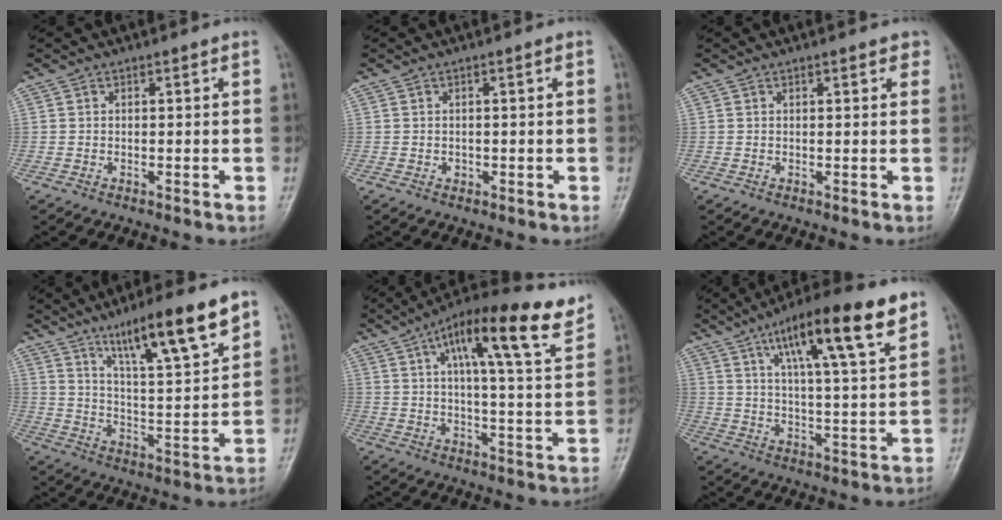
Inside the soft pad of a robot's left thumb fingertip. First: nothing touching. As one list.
[{"total": 0.9, "force": [-0.2, 0.7, 0.5], "torque": [-0.001, 0.004, -0.002]}, {"total": 2.0, "force": [1.2, 0.9, 1.3], "torque": [-0.008, -0.002, 0.011]}, {"total": 16.6, "force": [10.2, 2.7, 12.7], "torque": [-0.194, -0.047, 0.175]}, {"total": 17.5, "force": [9.6, 4.2, 14.0], "torque": [-0.195, -0.021, 0.142]}, {"total": 18.7, "force": [10.1, 3.6, 15.3], "torque": [-0.229, -0.026, 0.161]}]